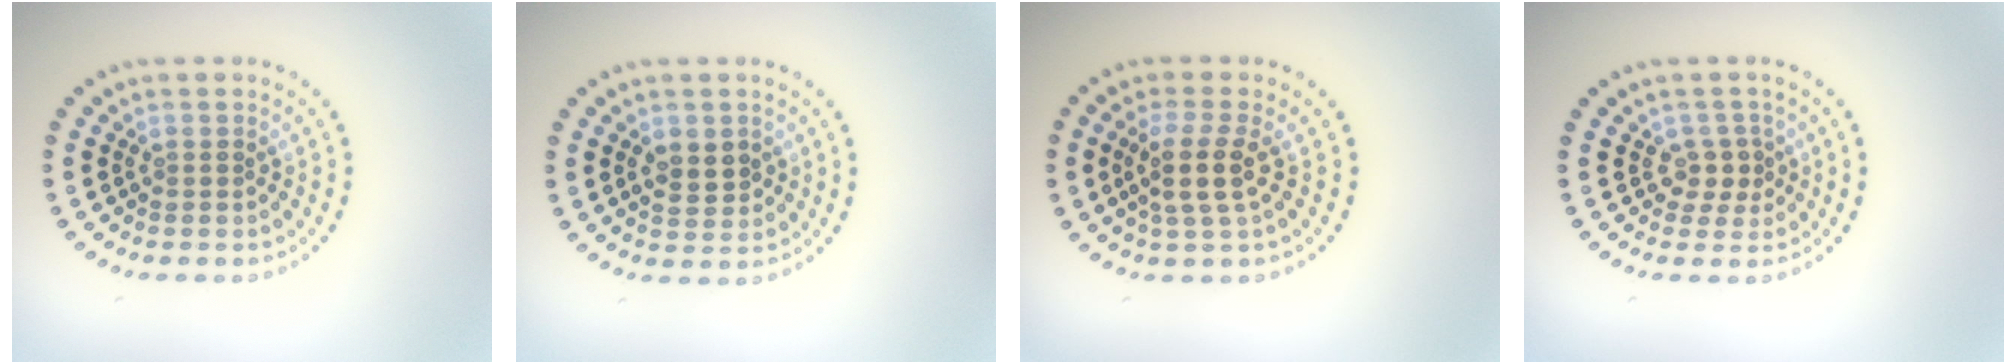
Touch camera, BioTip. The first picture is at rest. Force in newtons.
{"total": 2.3, "press": 2.3, "slide": 0.2}
{"total": 2.8, "press": 2.3, "slide": 1.6}
{"total": 1.9, "press": 1.6, "slide": 1.0}